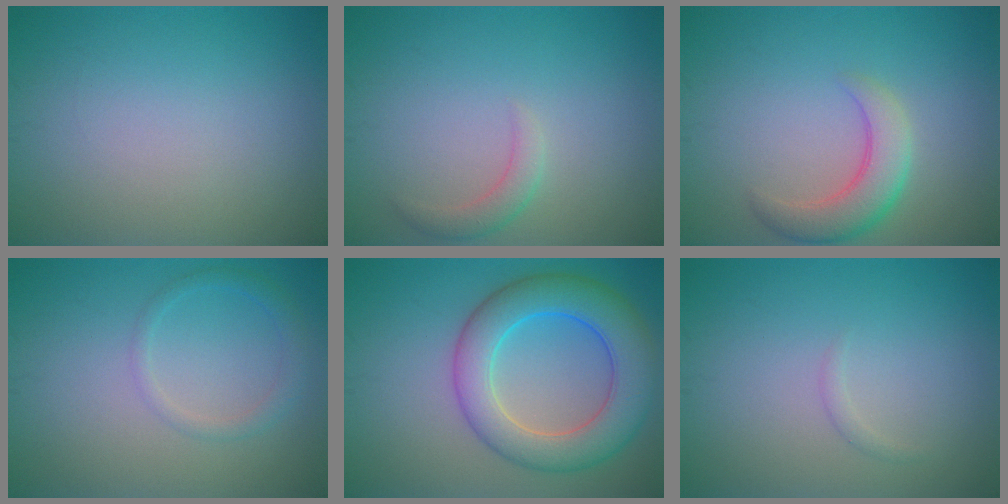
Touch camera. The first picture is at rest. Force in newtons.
{"total": 1.6, "press": 1.6, "slide": 0.1}
{"total": 4.1, "press": 4.1, "slide": 0.3}
{"total": 1.7, "press": 1.7, "slide": 0.1}
{"total": 8.0, "press": 8.0, "slide": 0.3}
{"total": 0.6, "press": 0.6, "slide": 0.1}